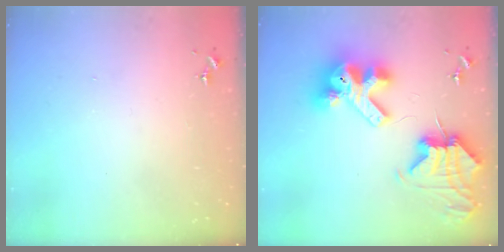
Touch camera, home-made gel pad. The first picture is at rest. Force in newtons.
{"total": 17.7, "press": 17.6, "slide": 2.0}